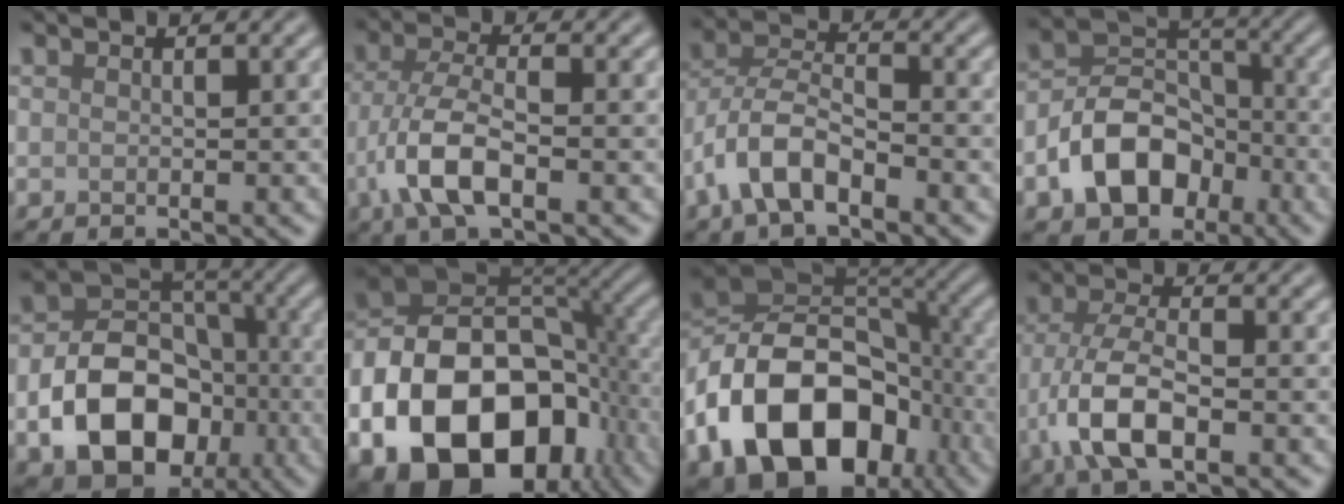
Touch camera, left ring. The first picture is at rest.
{"total": 6.0, "force": [-2.3, 2.3, 5.0], "torque": [-0.107, 0.001, -0.051]}
{"total": 5.9, "force": [-3.2, 2.6, 4.2], "torque": [-0.081, 0.007, -0.072]}
{"total": 7.7, "force": [-3.5, 5.4, 4.3], "torque": [-0.072, 0.001, -0.073]}
{"total": 10.5, "force": [-3.4, 7.4, 6.5], "torque": [-0.110, -0.002, -0.063]}
{"total": 18.0, "force": [-7.1, 11.8, 11.6], "torque": [-0.207, -0.020, -0.123]}
{"total": 15.7, "force": [-6.4, 10.7, 9.6], "torque": [-0.177, -0.007, -0.118]}
{"total": 6.6, "force": [-2.4, 2.9, 5.4], "torque": [-0.115, 0.001, -0.053]}